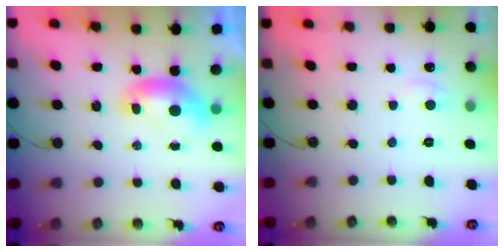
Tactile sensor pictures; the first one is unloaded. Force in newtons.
{"total": 1.4, "press": 1.2, "slide": 0.6}